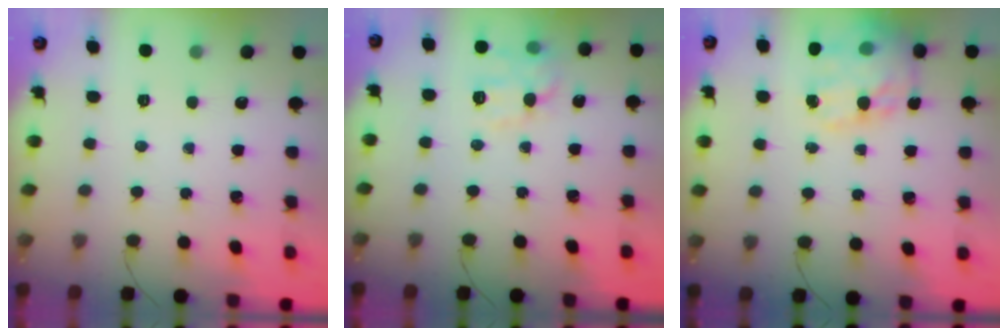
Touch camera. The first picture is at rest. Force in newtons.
{"total": 11.2, "press": 11.2, "slide": 0.4}
{"total": 19.2, "press": 18.7, "slide": 4.5}